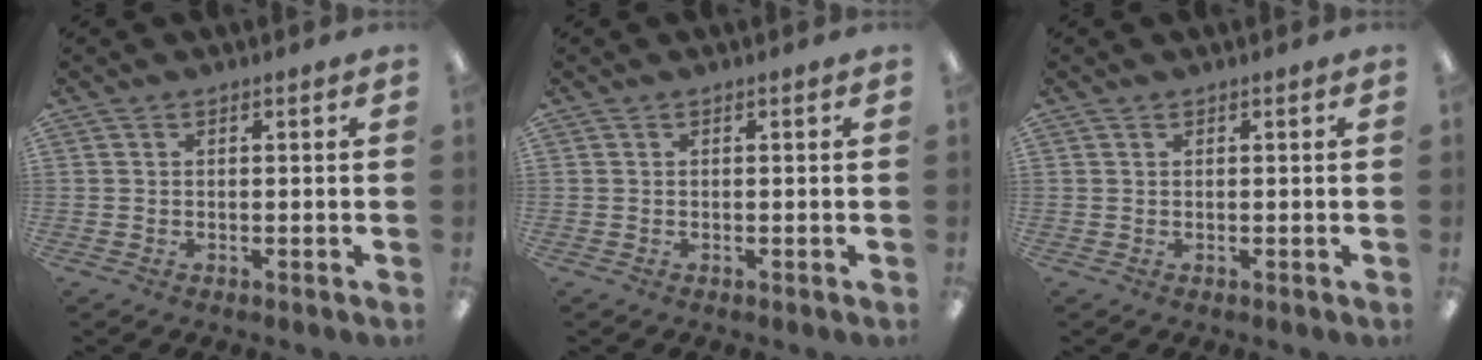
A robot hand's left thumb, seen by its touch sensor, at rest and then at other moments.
{"total": 0.0}
{"total": 0.0}